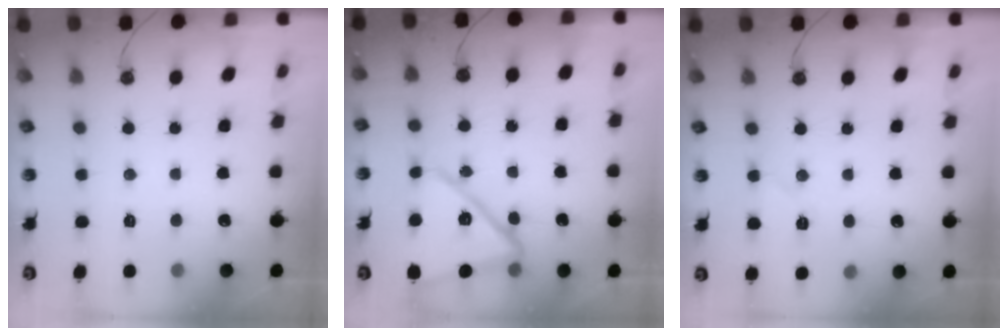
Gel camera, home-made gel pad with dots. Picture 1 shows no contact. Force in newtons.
{"total": 15.0, "press": 14.9, "slide": 1.3}
{"total": 5.9, "press": 5.4, "slide": 2.4}